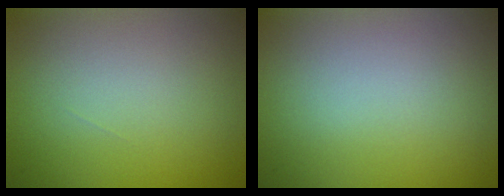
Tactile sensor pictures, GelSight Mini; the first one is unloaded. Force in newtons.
{"total": 0.0}